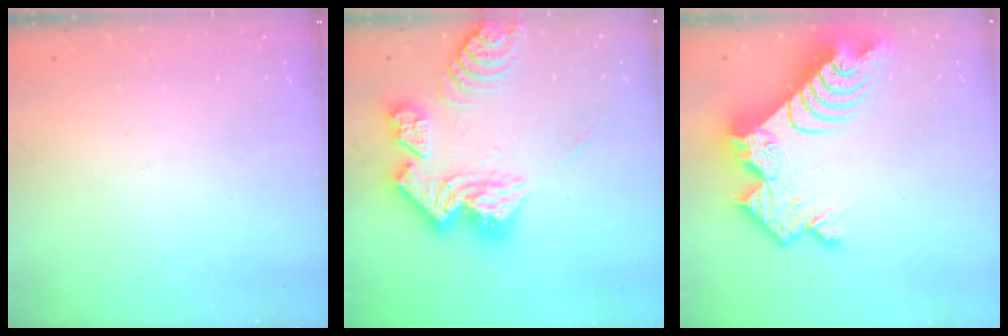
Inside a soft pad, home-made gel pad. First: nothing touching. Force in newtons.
{"total": 22.6, "press": 22.5, "slide": 2.2}
{"total": 18.7, "press": 18.6, "slide": 1.6}